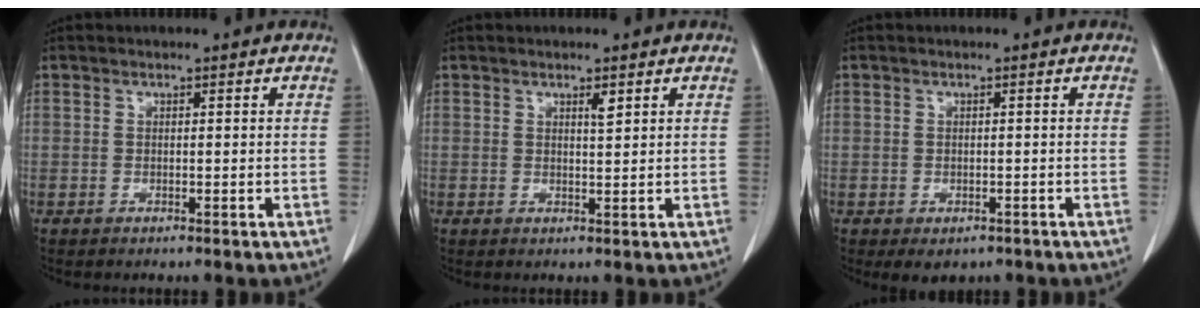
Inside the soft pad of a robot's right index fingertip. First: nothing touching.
{"total": 1.3, "force": [0.8, 0.1, 1.0], "torque": [-0.021, -0.005, 0.014]}
{"total": 2.9, "force": [-1.7, 2.0, 1.2], "torque": [-0.009, -0.001, -0.014]}